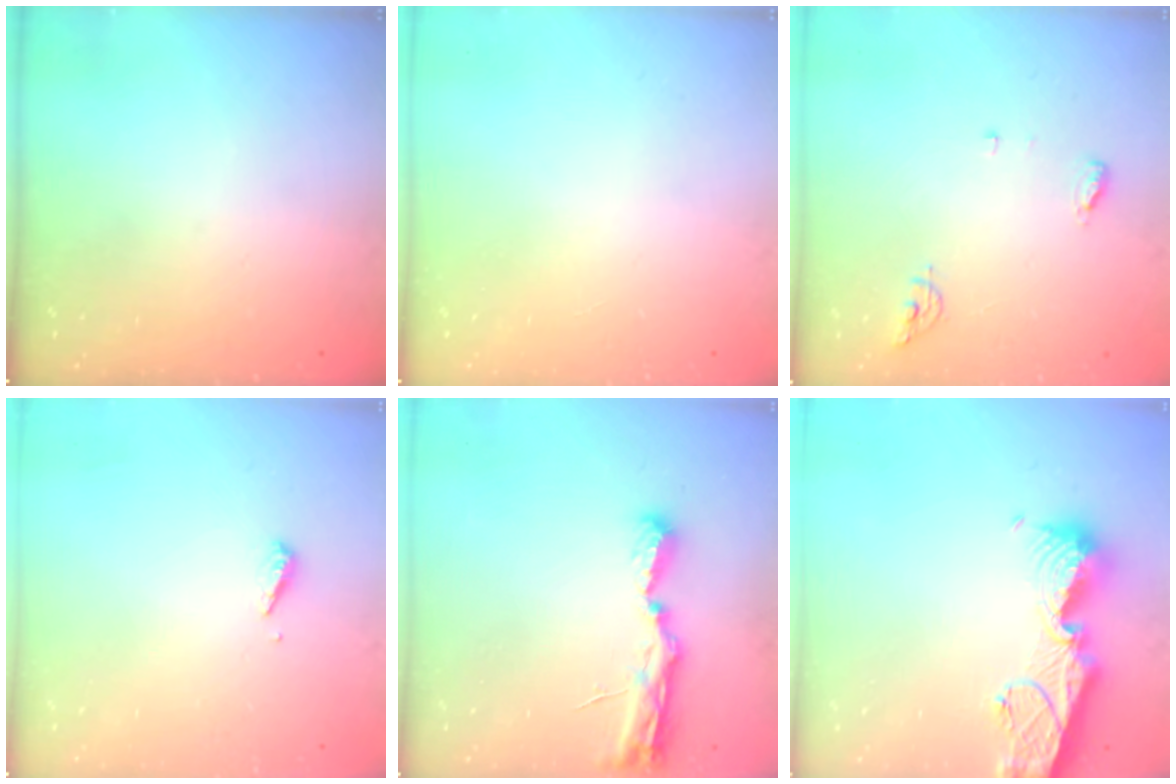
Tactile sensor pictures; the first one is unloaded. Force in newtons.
{"total": 0.0}
{"total": 5.5, "press": 5.5, "slide": 0.5}
{"total": 3.7, "press": 3.7, "slide": 0.2}
{"total": 8.3, "press": 8.3, "slide": 1.0}
{"total": 13.4, "press": 13.3, "slide": 1.6}